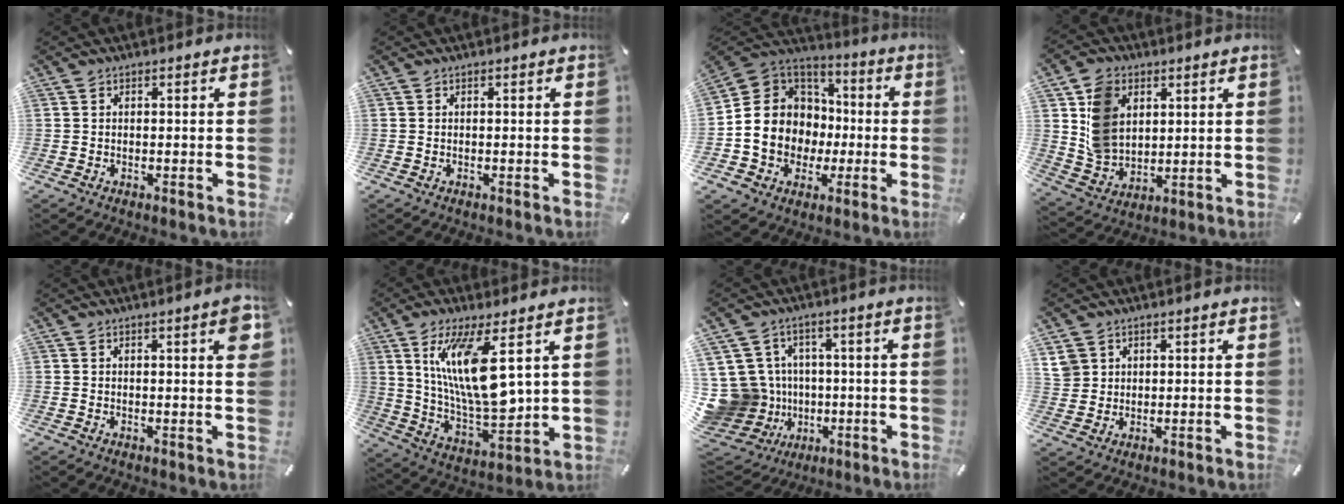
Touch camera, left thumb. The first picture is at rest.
{"total": 0.0}
{"total": 13.8, "force": [-2.2, 13.0, 4.3], "torque": [-0.098, -0.004, -0.034]}
{"total": 11.6, "force": [3.9, 9.2, 5.9], "torque": [-0.128, 0.006, 0.079]}
{"total": 4.5, "force": [1.4, 1.1, 4.1], "torque": [-0.054, -0.005, 0.020]}
{"total": 17.3, "force": [7.2, 5.5, 14.8], "torque": [-0.283, -0.037, 0.113]}
{"total": 14.8, "force": [-0.1, 14.1, 4.6], "torque": [-0.123, -0.012, 0.019]}
{"total": 4.8, "force": [2.3, 4.2, 0.6], "torque": [-0.018, 0.002, 0.044]}